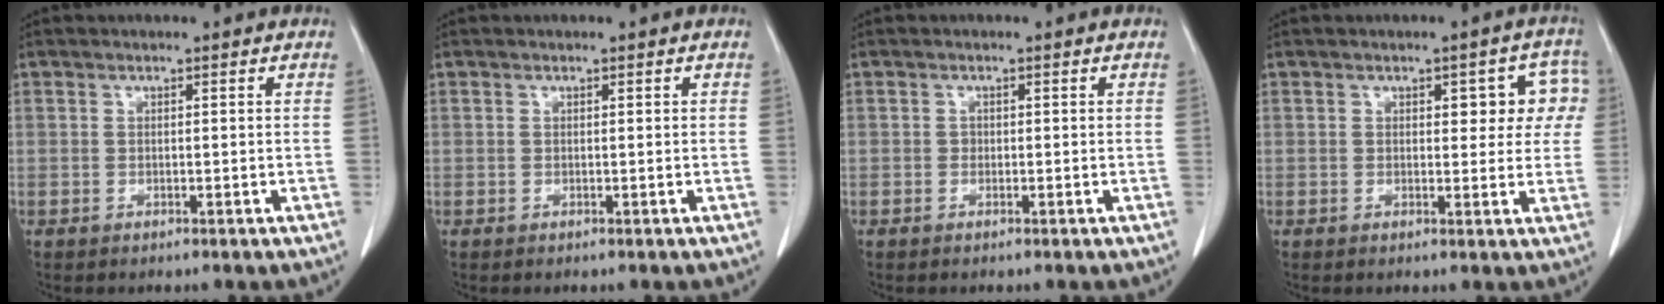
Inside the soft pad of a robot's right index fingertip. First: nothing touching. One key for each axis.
{"total": 0.0}
{"total": 0.6, "fx": 0.0, "fy": 0.5, "fz": 0.2, "tx": 0.001, "ty": 0.003, "tz": -0.002}
{"total": 6.1, "fx": 1.7, "fy": 3.1, "fz": 5.0, "tx": -0.039, "ty": 0.022, "tz": 0.019}